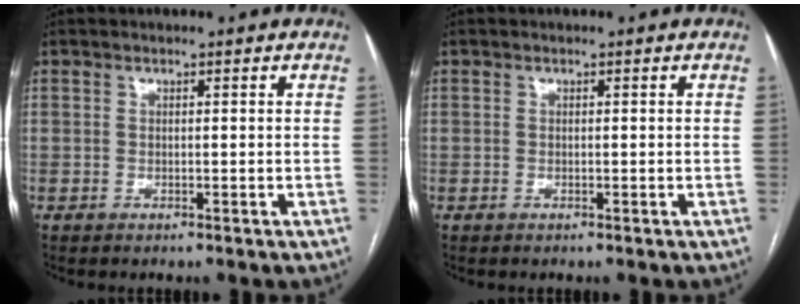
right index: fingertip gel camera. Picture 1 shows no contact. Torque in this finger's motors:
{"motor_torque": [0.00, 0.00, 0.00, 0.00]}